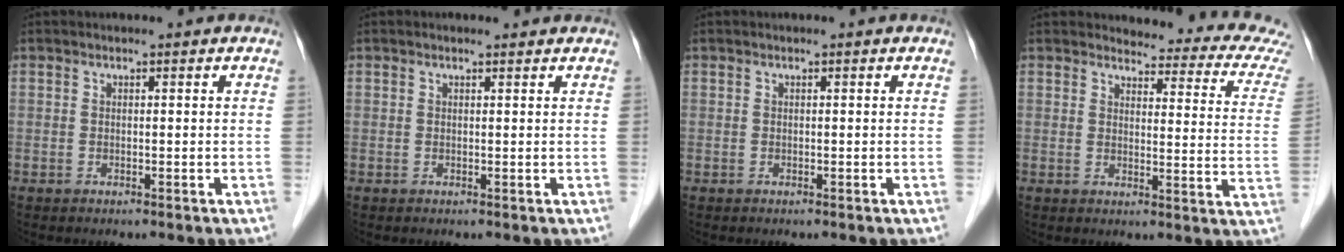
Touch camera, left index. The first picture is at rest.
{"total": 0.9, "force": [0.8, 0.2, 0.3], "torque": [-0.015, 0.007, 0.011]}
{"total": 0.0}
{"total": 13.9, "force": [13.5, 1.2, 3.1], "torque": [-0.013, -0.078, 0.119]}